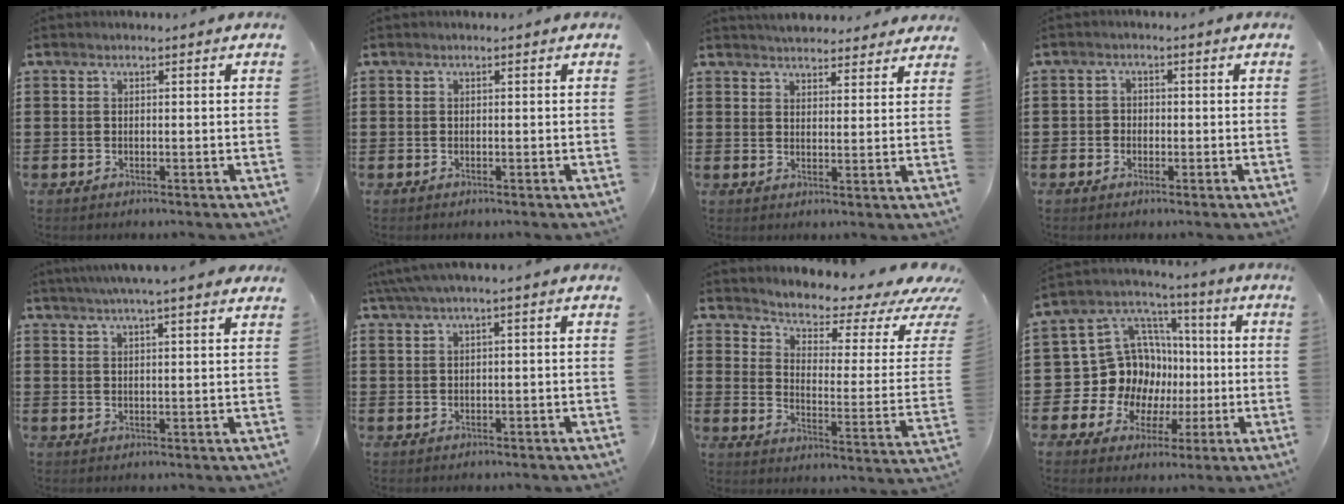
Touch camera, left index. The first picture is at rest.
{"total": 0.0}
{"total": 3.6, "force": [3.5, 0.6, 0.3], "torque": [-0.017, -0.011, 0.065]}
{"total": 1.6, "force": [-0.6, 1.4, 0.3], "torque": [-0.011, 0.003, -0.015]}
{"total": 4.3, "force": [3.6, -0.4, 2.2], "torque": [-0.053, -0.006, 0.064]}
{"total": 2.1, "force": [0.4, 0.1, 2.1], "torque": [-0.045, -0.004, 0.004]}
{"total": 3.0, "force": [2.5, 0.7, 1.4], "torque": [-0.039, -0.034, 0.032]}
{"total": 13.4, "force": [0.0, 12.6, 4.6], "torque": [-0.137, -0.018, 0.015]}